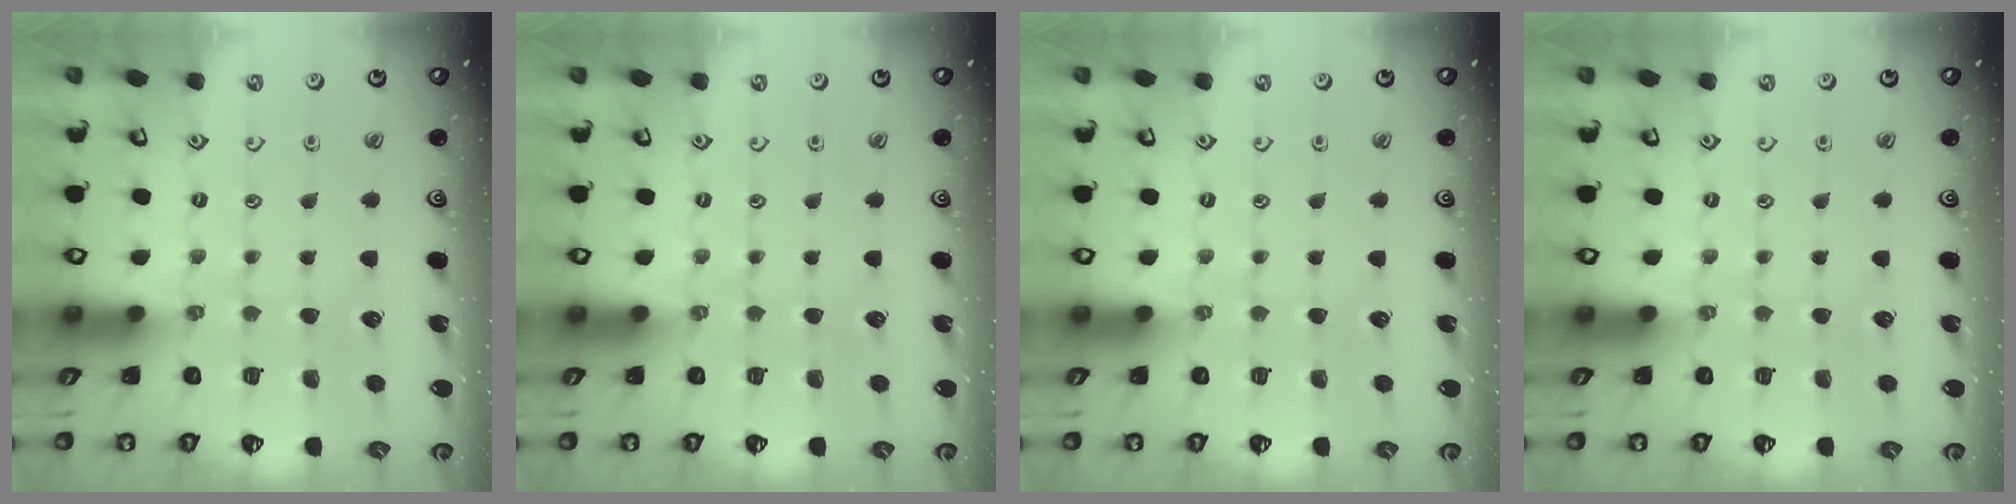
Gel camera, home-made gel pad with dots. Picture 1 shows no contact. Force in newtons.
{"total": 0.0}
{"total": 0.0}
{"total": 0.0}